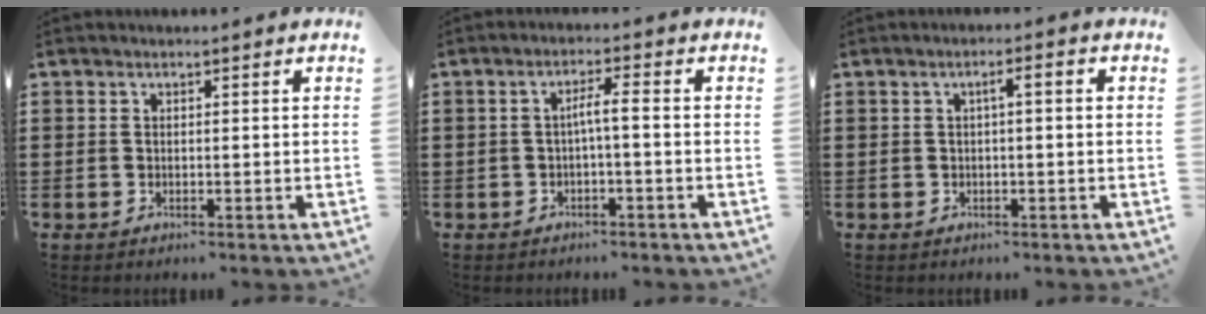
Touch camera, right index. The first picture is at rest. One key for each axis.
{"total": 2.7, "fx": -0.5, "fy": 0.1, "fz": 2.7, "tx": -0.051, "ty": 0.002, "tz": -0.013}
{"total": 1.8, "fx": -0.2, "fy": 0.2, "fz": 1.7, "tx": -0.031, "ty": 0.002, "tz": -0.006}